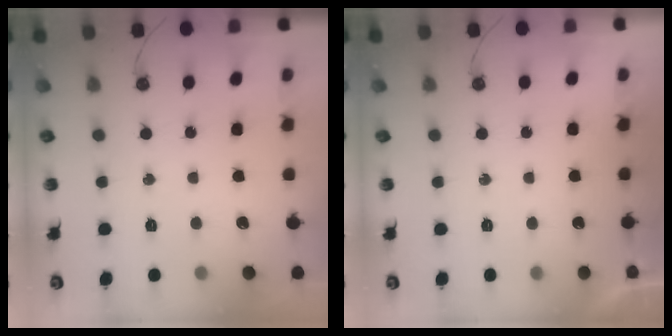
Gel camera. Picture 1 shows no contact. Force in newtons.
{"total": 0.0}